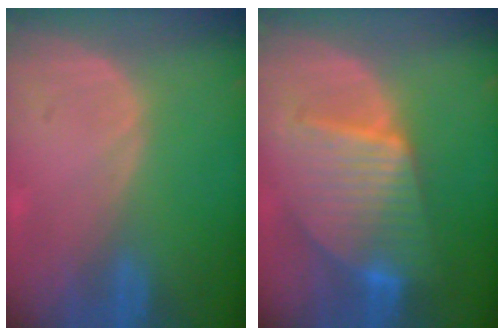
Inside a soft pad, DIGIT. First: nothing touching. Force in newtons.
{"total": 9.5, "press": 9.5, "slide": 0.8}